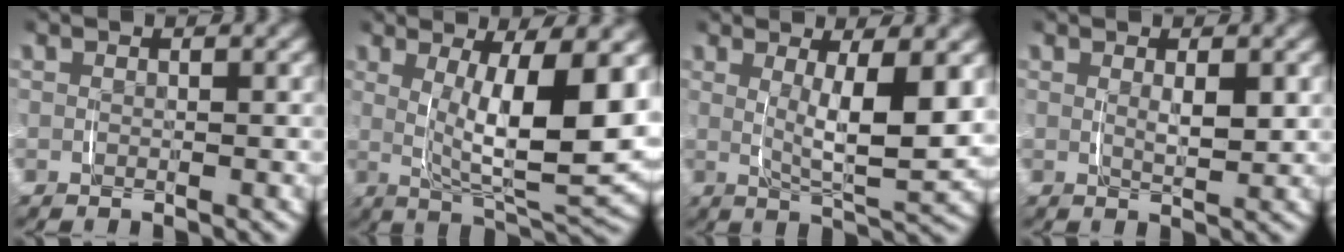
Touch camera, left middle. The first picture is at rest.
{"total": 10.6, "force": [1.4, 3.6, 9.9], "torque": [-0.145, -0.009, 0.030]}
{"total": 6.3, "force": [1.3, 1.5, 6.0], "torque": [-0.094, -0.015, 0.027]}
{"total": 1.9, "force": [0.7, 0.4, 1.7], "torque": [-0.030, -0.009, 0.016]}